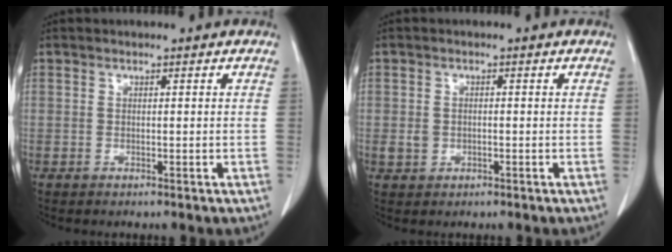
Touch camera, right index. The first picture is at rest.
{"total": 1.9, "force": [-0.3, 1.6, 1.0], "torque": [-0.019, 0.006, 0.002]}